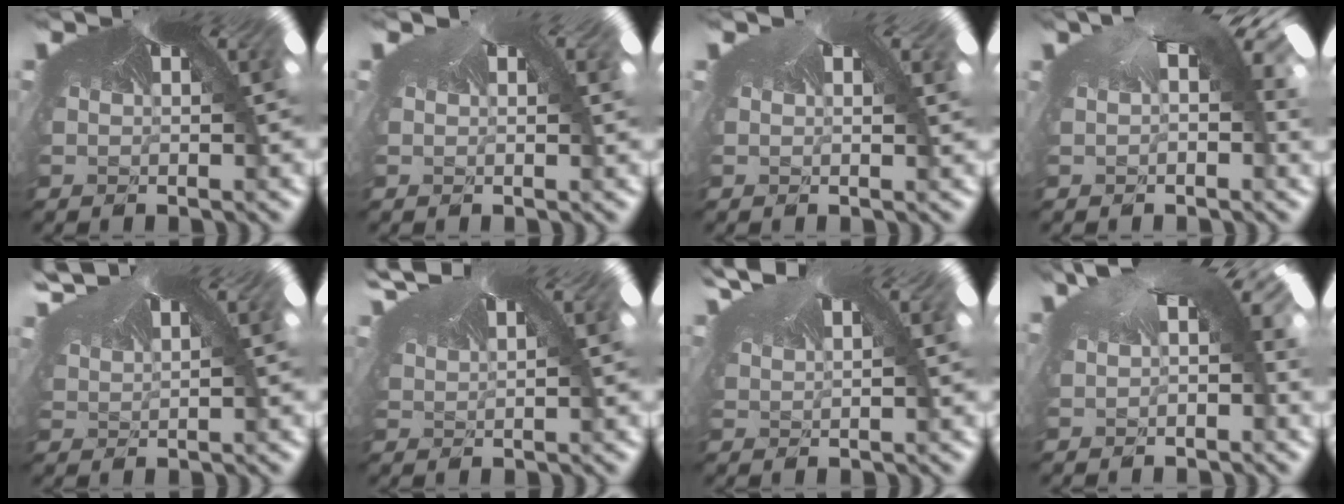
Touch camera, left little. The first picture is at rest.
{"total": 0.6, "force": [0.6, 0.2, -0.1], "torque": [-0.008, 0.007, 0.002]}
{"total": 1.0, "force": [0.0, -0.3, -0.9], "torque": [0.007, 0.002, -0.006]}
{"total": 1.1, "force": [0.0, 1.1, 0.1], "torque": [-0.028, 0.018, -0.003]}
{"total": 2.4, "force": [1.9, 1.0, 1.0], "torque": [-0.059, 0.022, 0.039]}
{"total": 2.7, "force": [2.2, 1.0, 1.3], "torque": [-0.057, 0.026, 0.038]}
{"total": 1.7, "force": [1.6, 0.4, 0.6], "torque": [-0.038, 0.017, 0.023]}
{"total": 1.2, "force": [-1.0, 0.6, 0.1], "torque": [-0.027, 0.007, -0.014]}